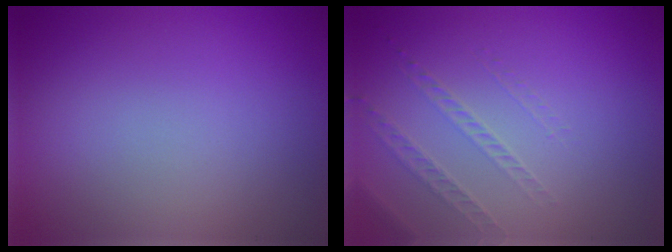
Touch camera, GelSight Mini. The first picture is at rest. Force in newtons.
{"total": 1.3, "press": 0.9, "slide": 0.9}